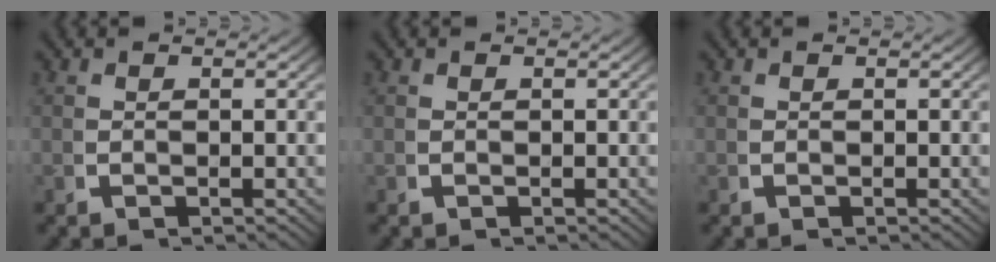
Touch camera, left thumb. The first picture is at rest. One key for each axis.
{"total": 0.0}
{"total": 0.0}